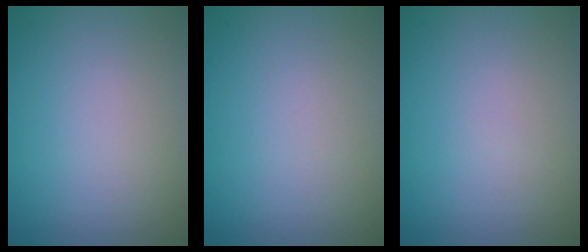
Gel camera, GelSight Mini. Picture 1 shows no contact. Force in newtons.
{"total": 0.0}
{"total": 0.0}